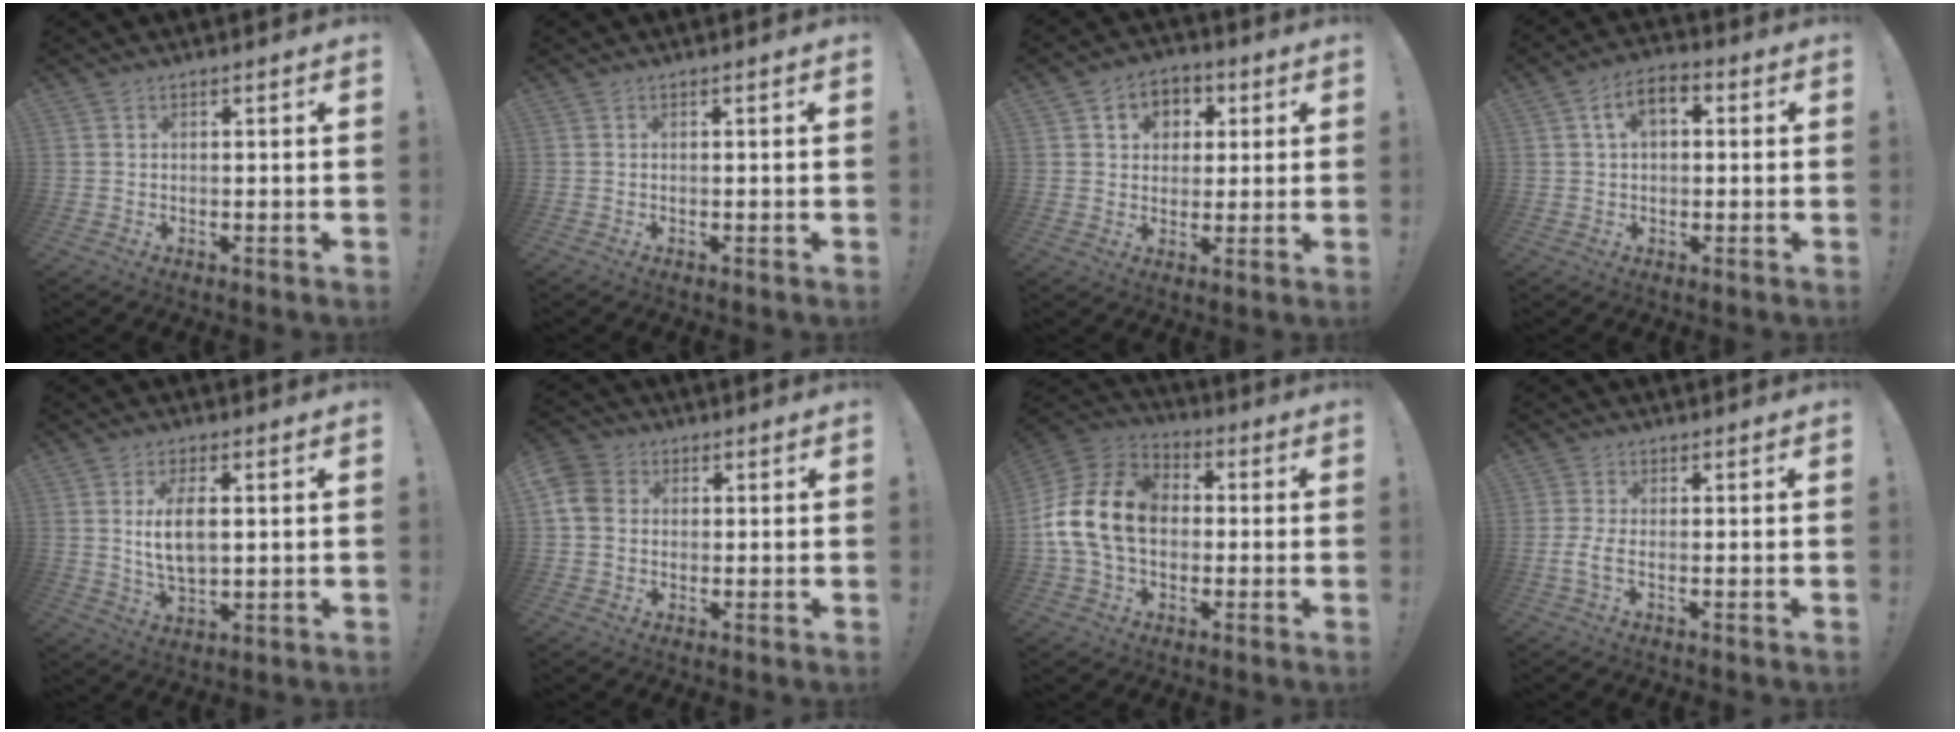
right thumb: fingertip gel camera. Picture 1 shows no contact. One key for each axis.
{"total": 0.0}
{"total": 6.9, "fx": 1.3, "fy": 6.4, "fz": 2.3, "tx": -0.027, "ty": -0.005, "tz": 0.027}
{"total": 6.9, "fx": 1.6, "fy": 4.4, "fz": 5.1, "tx": -0.077, "ty": 0.008, "tz": 0.028}
{"total": 8.6, "fx": 1.3, "fy": 4.2, "fz": 7.4, "tx": -0.125, "ty": -0.010, "tz": 0.016}
{"total": 7.9, "fx": 0.8, "fy": 6.7, "fz": 4.0, "tx": -0.084, "ty": 0.005, "tz": 0.016}
{"total": 18.1, "fx": 0.7, "fy": 13.0, "fz": 12.5, "tx": -0.225, "ty": 0.026, "tz": 0.023}
{"total": 3.5, "fx": -1.0, "fy": 1.2, "fz": 3.2, "tx": -0.066, "ty": -0.003, "tz": -0.017}